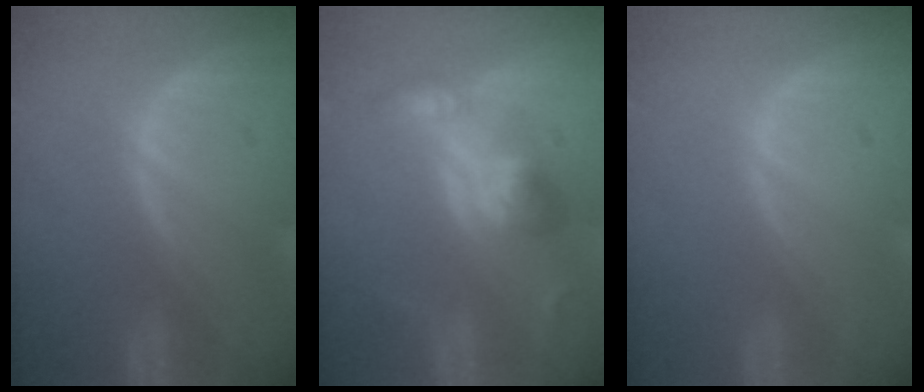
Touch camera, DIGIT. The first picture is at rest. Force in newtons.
{"total": 5.8, "press": 5.6, "slide": 1.3}
{"total": 0.0}